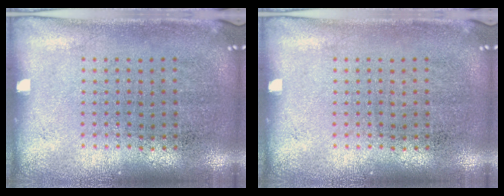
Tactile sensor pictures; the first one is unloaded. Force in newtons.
{"total": 0.0}